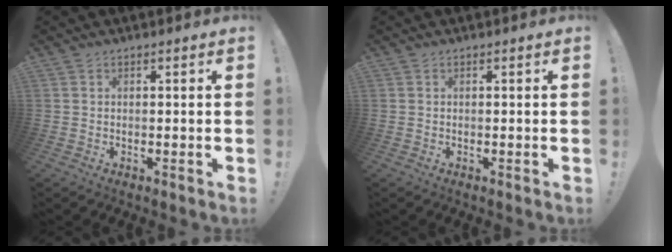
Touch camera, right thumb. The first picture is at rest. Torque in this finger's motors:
{"motor_torque": [0.00, 0.00, 0.00, 0.00, 0.03]}